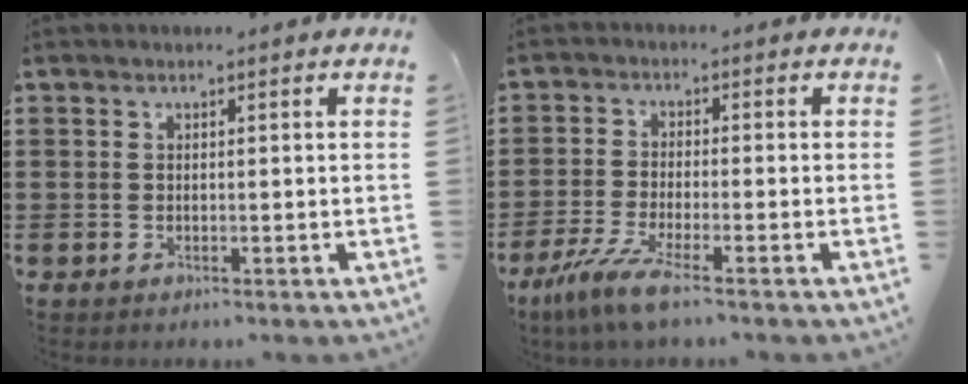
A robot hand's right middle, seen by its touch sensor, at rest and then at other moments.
{"total": 6.0, "force": [-4.5, 0.3, 4.0], "torque": [-0.098, -0.023, -0.091]}